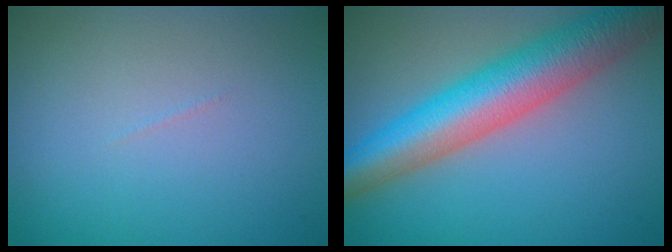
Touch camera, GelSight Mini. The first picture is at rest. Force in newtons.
{"total": 9.4, "press": 9.4, "slide": 0.1}